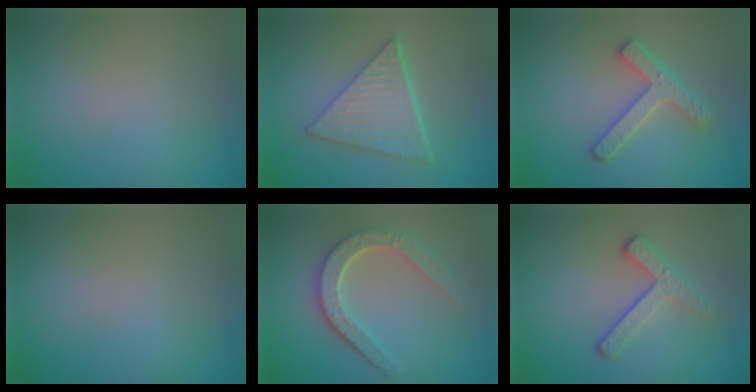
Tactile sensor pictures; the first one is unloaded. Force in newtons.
{"total": 6.1, "press": 4.6, "slide": 4.0}
{"total": 2.8, "press": 2.8, "slide": 0.6}
{"total": 0.0}
{"total": 4.7, "press": 3.6, "slide": 2.9}
{"total": 3.2, "press": 2.4, "slide": 2.2}